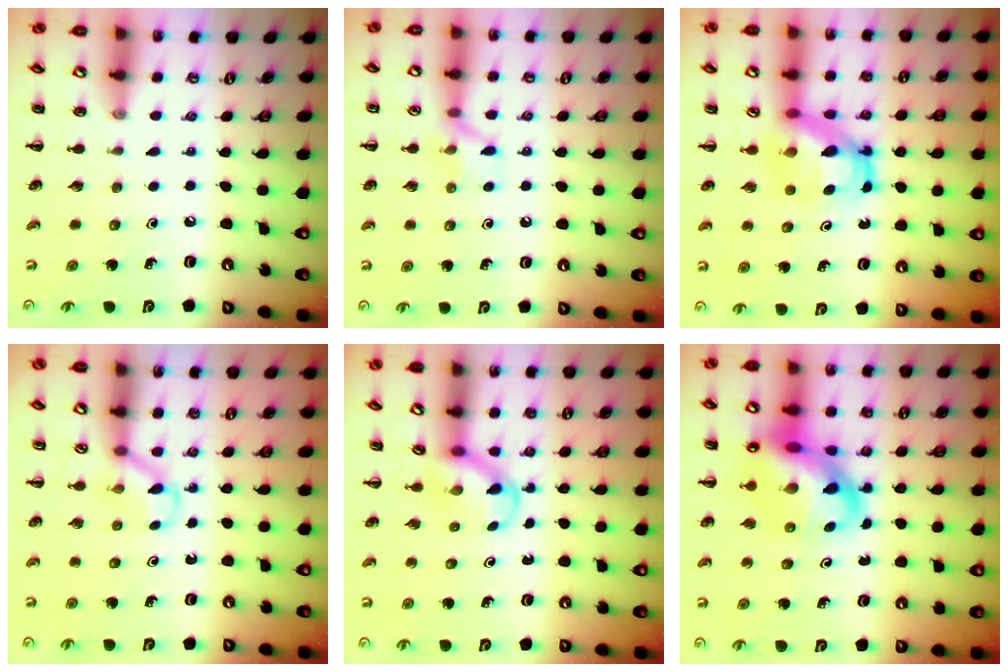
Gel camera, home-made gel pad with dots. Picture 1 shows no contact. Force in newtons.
{"total": 7.2, "press": 7.0, "slide": 1.5}
{"total": 5.2, "press": 5.2, "slide": 0.7}
{"total": 3.7, "press": 3.6, "slide": 1.0}
{"total": 3.6, "press": 3.5, "slide": 0.6}
{"total": 14.5, "press": 13.9, "slide": 4.0}